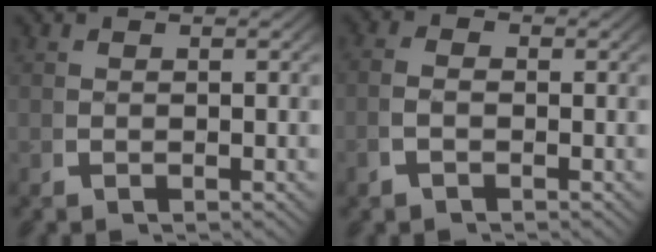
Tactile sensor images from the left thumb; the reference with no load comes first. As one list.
[{"total": 1.4, "force": [-0.8, 0.8, 0.8], "torque": [-0.019, -0.005, -0.014]}]